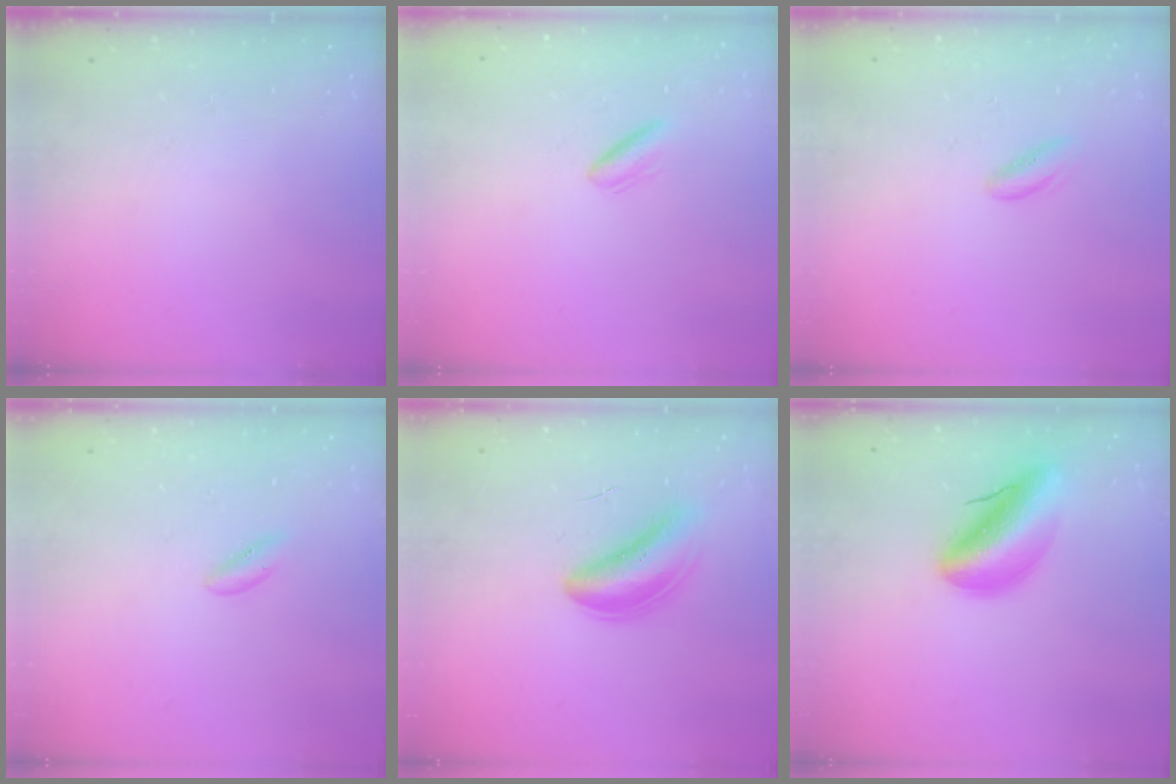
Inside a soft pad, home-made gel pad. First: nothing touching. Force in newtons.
{"total": 4.0, "press": 3.7, "slide": 1.5}
{"total": 2.4, "press": 2.4, "slide": 0.2}
{"total": 0.0}
{"total": 5.1, "press": 4.6, "slide": 2.2}
{"total": 11.5, "press": 10.8, "slide": 3.7}